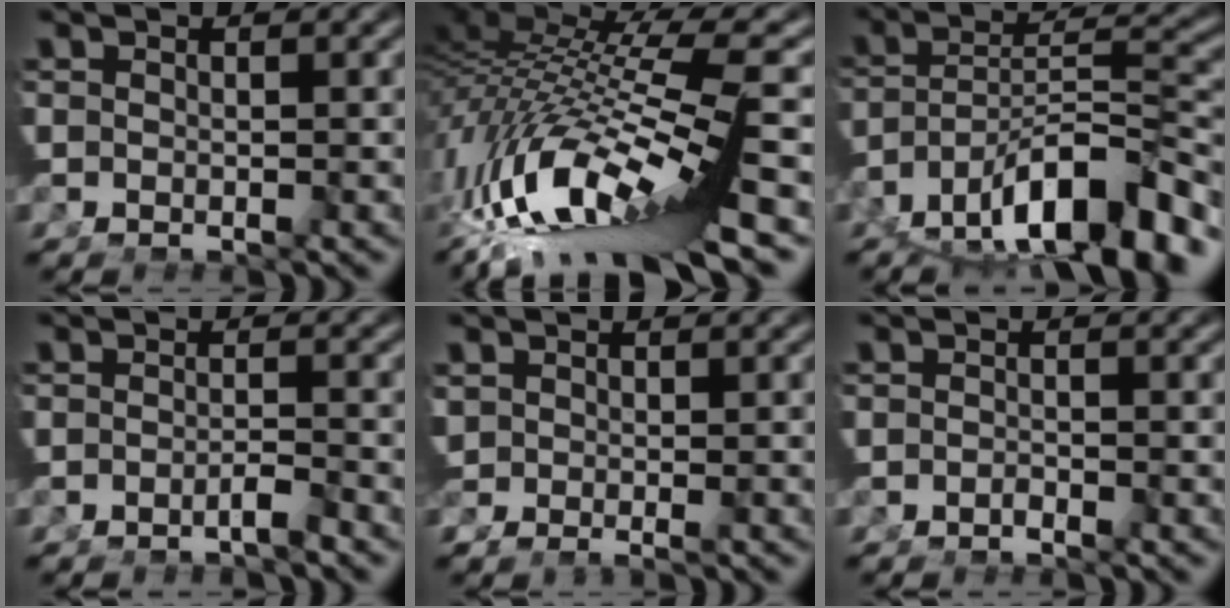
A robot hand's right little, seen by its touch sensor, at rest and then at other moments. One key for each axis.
{"total": 9.1, "fx": -2.0, "fy": 3.7, "fz": 8.1, "tx": -0.164, "ty": -0.025, "tz": -0.015}
{"total": 11.2, "fx": -5.4, "fy": 5.0, "fz": 8.4, "tx": -0.131, "ty": -0.027, "tz": -0.067}
{"total": 1.5, "fx": -1.2, "fy": -0.5, "fz": 0.8, "tx": -0.006, "ty": 0.000, "tz": -0.023}
{"total": 1.4, "fx": -0.2, "fy": 0.8, "fz": 1.2, "tx": -0.031, "ty": -0.013, "tz": 0.008}
{"total": 0.9, "fx": -0.7, "fy": -0.6, "fz": 0.1, "tx": 0.003, "ty": -0.004, "tz": -0.011}